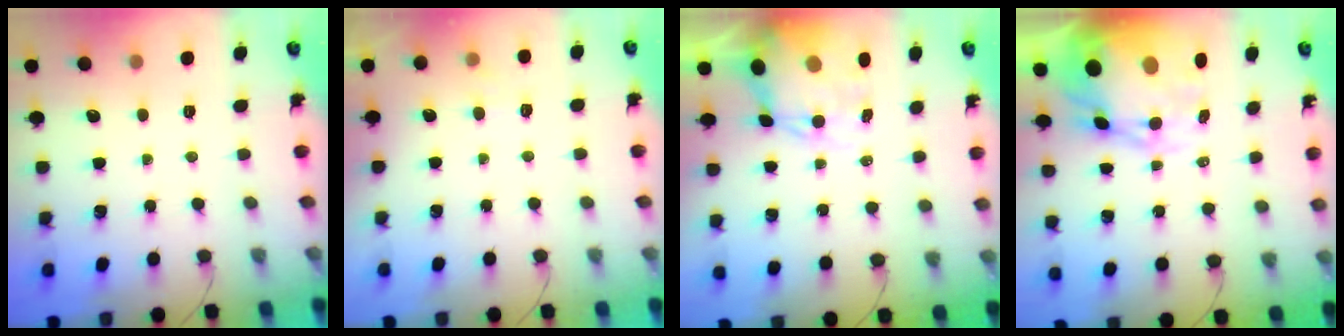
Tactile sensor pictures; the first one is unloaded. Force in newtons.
{"total": 6.1, "press": 6.0, "slide": 1.0}
{"total": 12.4, "press": 12.0, "slide": 3.0}
{"total": 16.3, "press": 15.8, "slide": 3.8}